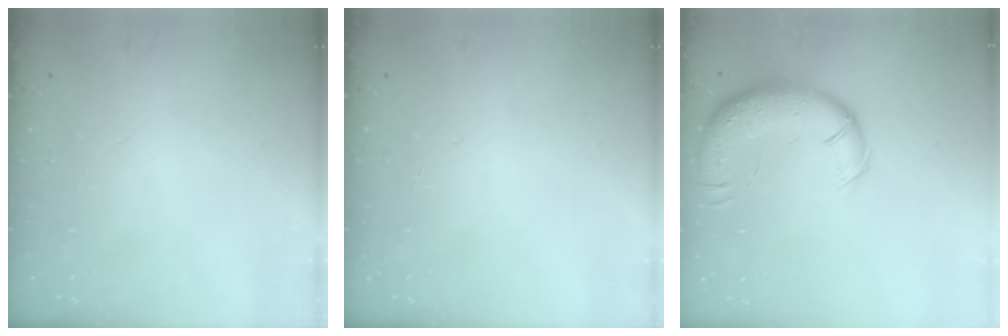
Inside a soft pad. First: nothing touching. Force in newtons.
{"total": 0.0}
{"total": 13.8, "press": 13.3, "slide": 3.7}